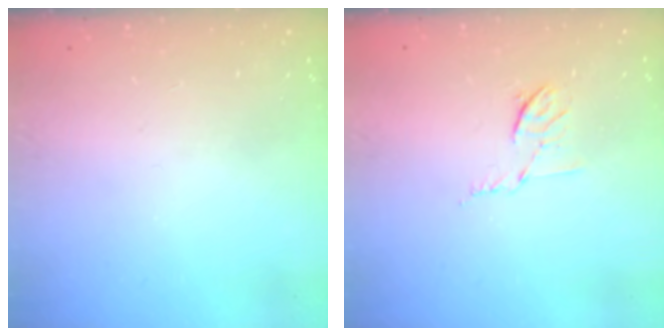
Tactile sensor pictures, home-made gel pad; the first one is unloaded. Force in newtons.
{"total": 5.9, "press": 5.9, "slide": 1.0}